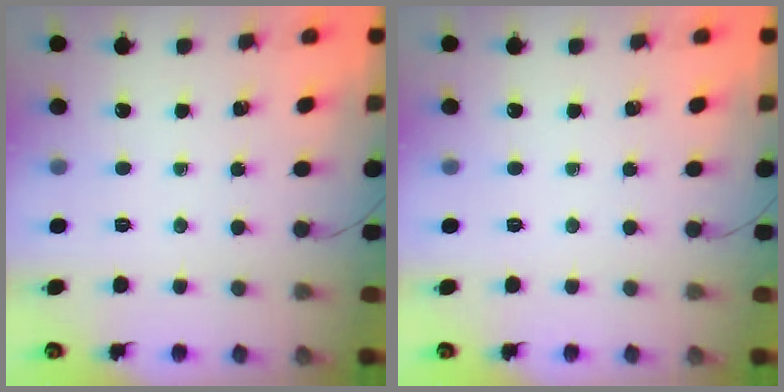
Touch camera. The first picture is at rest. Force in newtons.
{"total": 0.0}